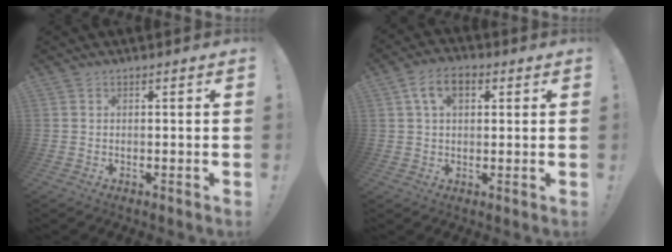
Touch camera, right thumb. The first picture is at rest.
{"total": 7.7, "force": [2.6, 4.5, 5.6], "torque": [-0.088, 0.007, 0.046]}